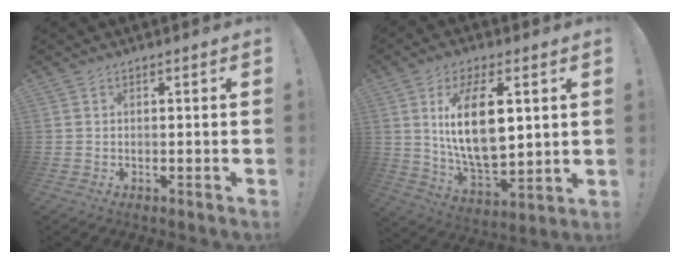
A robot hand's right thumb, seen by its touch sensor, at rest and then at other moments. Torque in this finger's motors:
{"motor_torque": [0.98, 2.68, 1.11, 0.99, 0.17]}